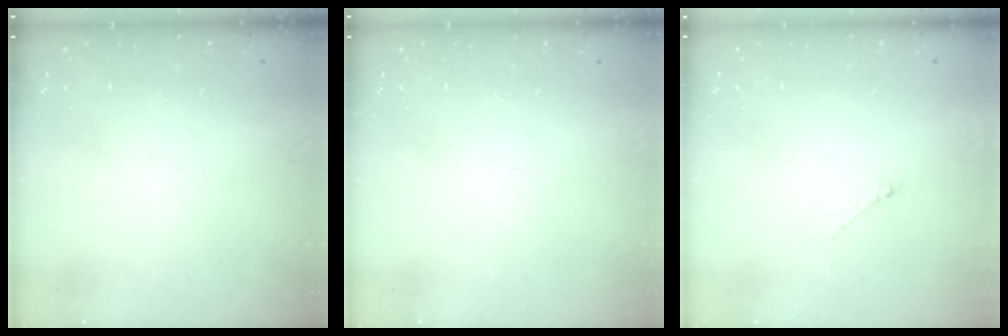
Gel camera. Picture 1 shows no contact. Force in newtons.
{"total": 0.0}
{"total": 0.6, "press": 0.5, "slide": 0.3}